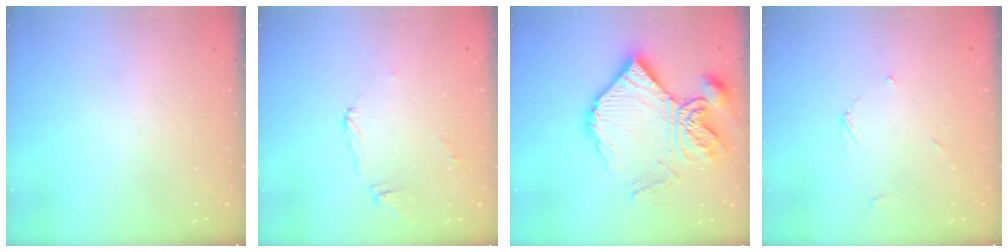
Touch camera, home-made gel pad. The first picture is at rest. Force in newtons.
{"total": 6.3, "press": 6.3, "slide": 0.2}
{"total": 21.2, "press": 21.1, "slide": 2.2}
{"total": 3.0, "press": 3.0, "slide": 0.3}